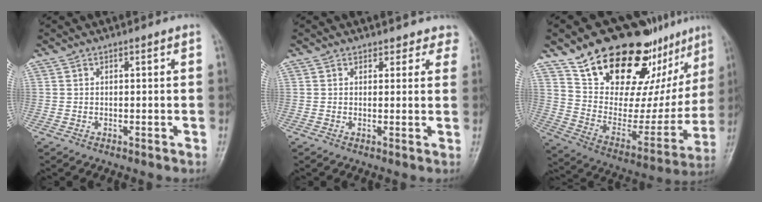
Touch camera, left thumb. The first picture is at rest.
{"total": 4.4, "force": [3.8, 2.2, -0.4], "torque": [0.049, -0.017, 0.020]}
{"total": 28.5, "force": [19.3, 13.5, 16.1], "torque": [-0.188, -0.078, 0.303]}